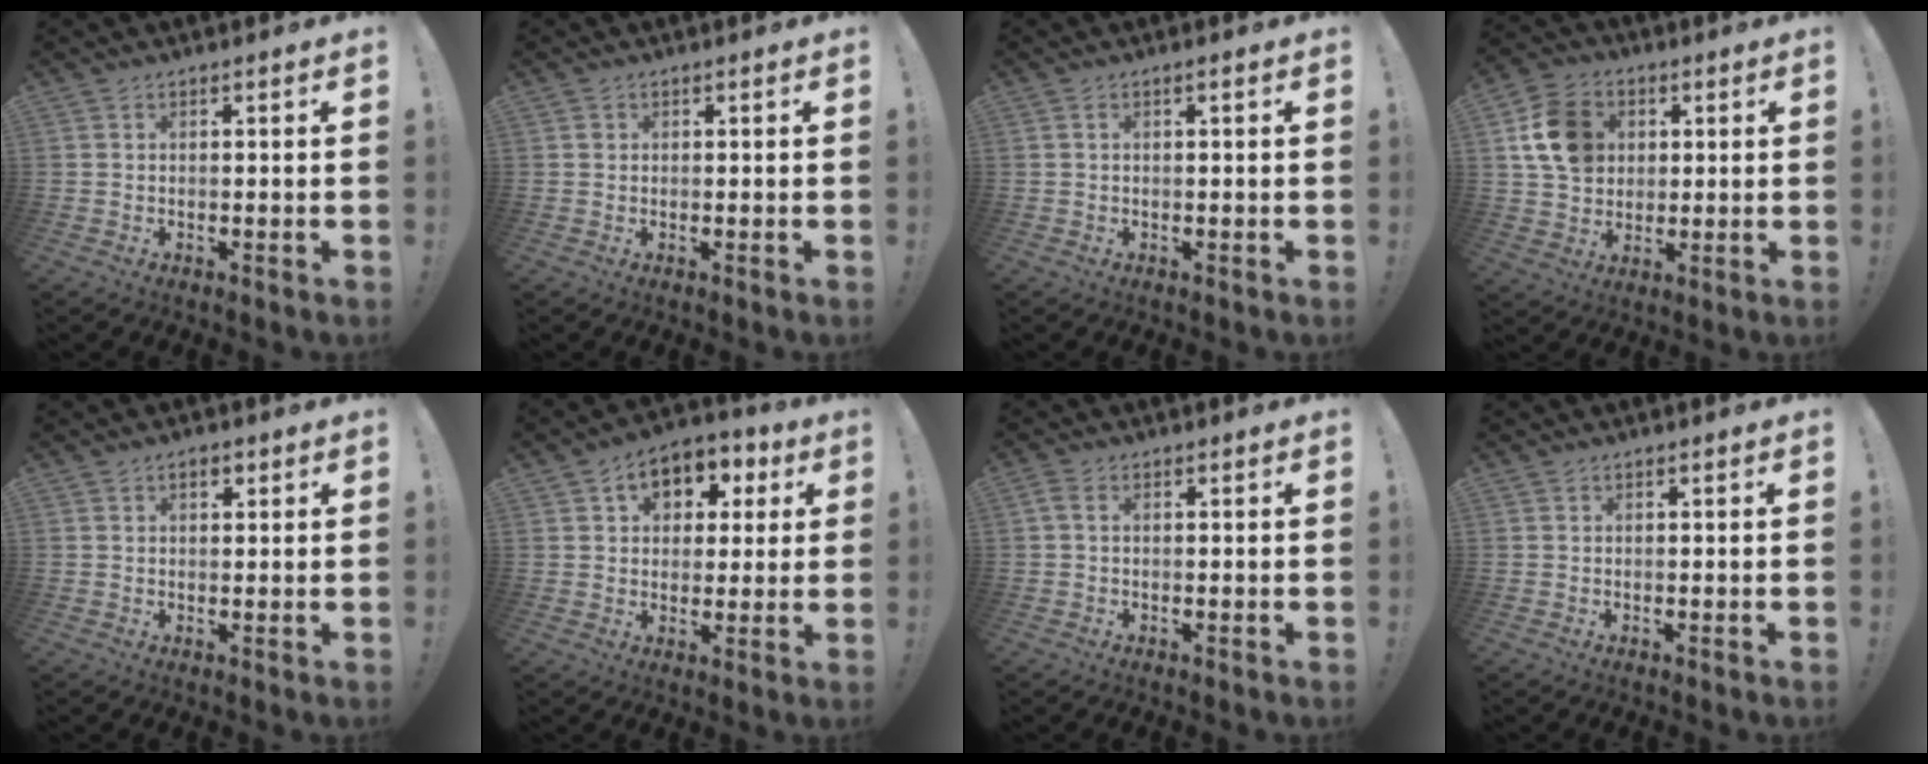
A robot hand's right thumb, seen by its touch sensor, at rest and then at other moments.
{"total": 0.7, "force": [0.2, 0.6, -0.1], "torque": [0.006, 0.000, 0.003]}
{"total": 1.1, "force": [-0.1, 0.0, 1.1], "torque": [-0.021, 0.001, -0.002]}
{"total": 13.7, "force": [3.4, 11.2, 7.1], "torque": [-0.102, -0.002, 0.071]}
{"total": 2.3, "force": [1.1, 1.3, 1.6], "torque": [-0.024, -0.001, 0.016]}
{"total": 9.5, "force": [3.5, 7.4, 4.8], "torque": [-0.060, -0.012, 0.065]}
{"total": 1.6, "force": [0.3, 0.8, 1.4], "torque": [-0.029, 0.005, 0.006]}
{"total": 0.0}